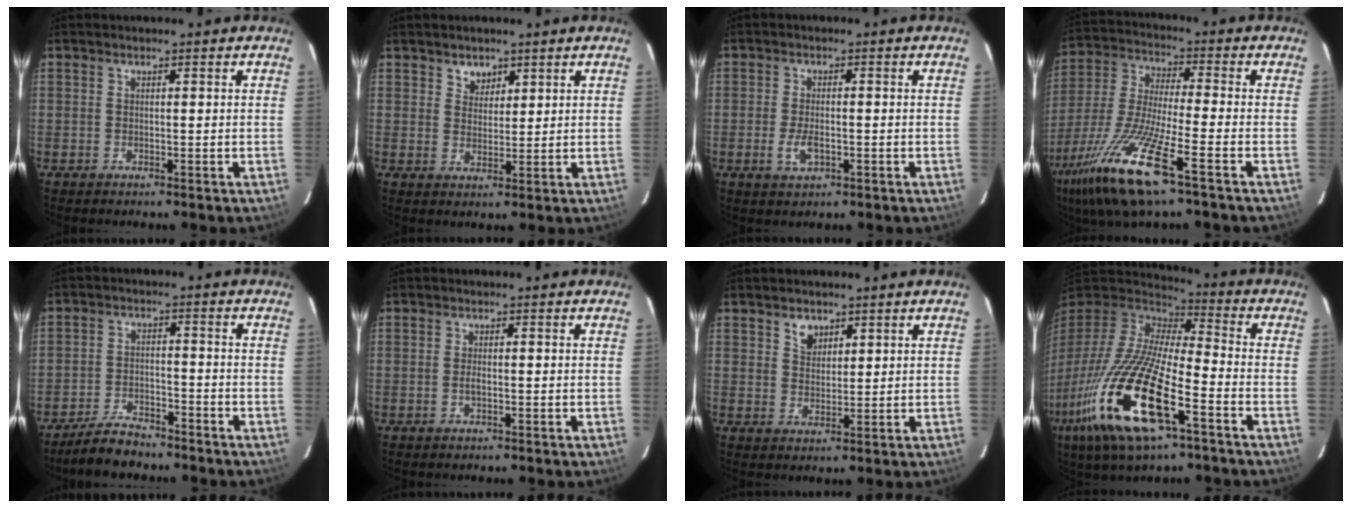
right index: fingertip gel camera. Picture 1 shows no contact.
{"total": 3.2, "force": [2.1, 2.3, 0.7], "torque": [-0.002, 0.001, 0.036]}
{"total": 3.9, "force": [-1.3, 1.8, 3.2], "torque": [-0.069, -0.003, -0.024]}
{"total": 17.5, "force": [-9.9, 2.4, 14.2], "torque": [-0.310, -0.035, -0.197]}
{"total": 7.0, "force": [-6.2, 2.4, 2.3], "torque": [-0.072, 0.005, -0.104]}
{"total": 0.9, "force": [-0.3, 0.2, 0.9], "torque": [-0.019, 0.001, -0.005]}
{"total": 3.5, "force": [2.2, 2.4, 1.3], "torque": [-0.012, 0.005, 0.040]}
{"total": 27.1, "force": [-13.2, 7.6, 22.4], "torque": [-0.445, -0.072, -0.258]}